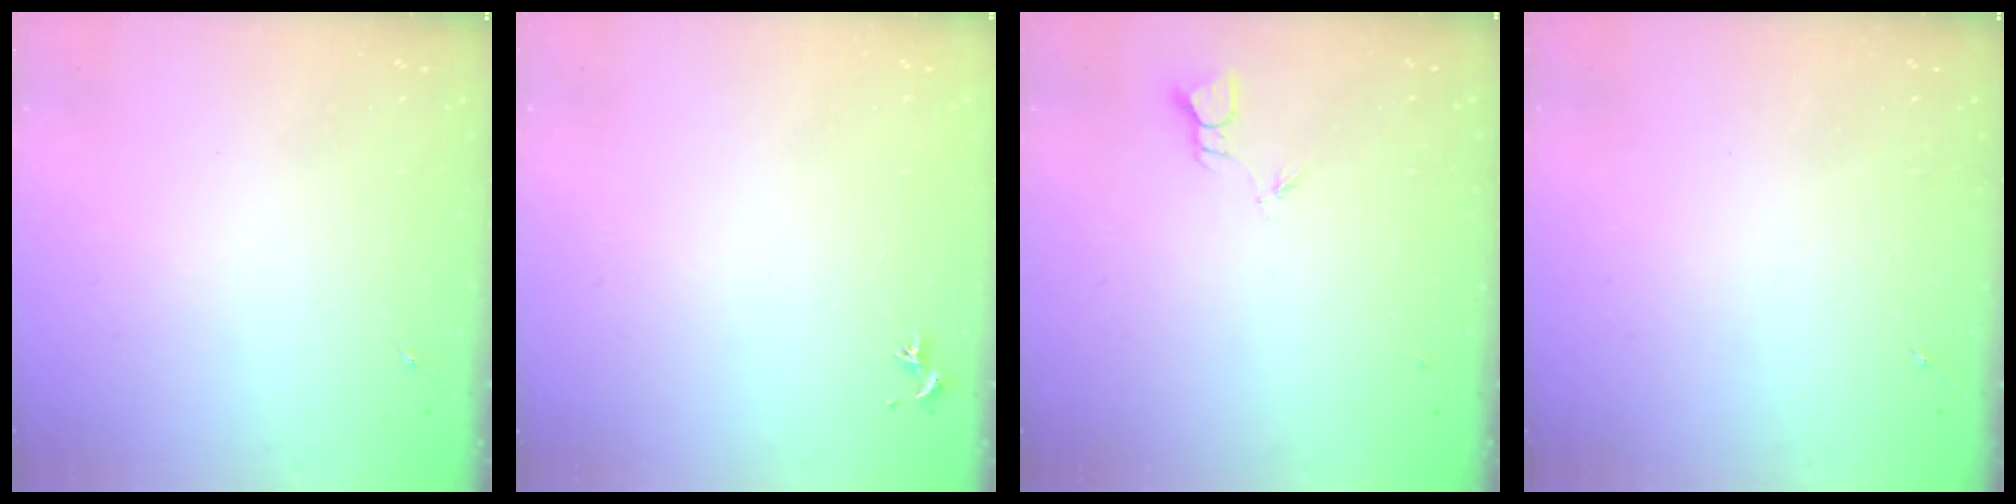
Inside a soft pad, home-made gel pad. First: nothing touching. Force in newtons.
{"total": 0.8, "press": 0.7, "slide": 0.3}
{"total": 1.9, "press": 1.9, "slide": 0.1}
{"total": 0.0}